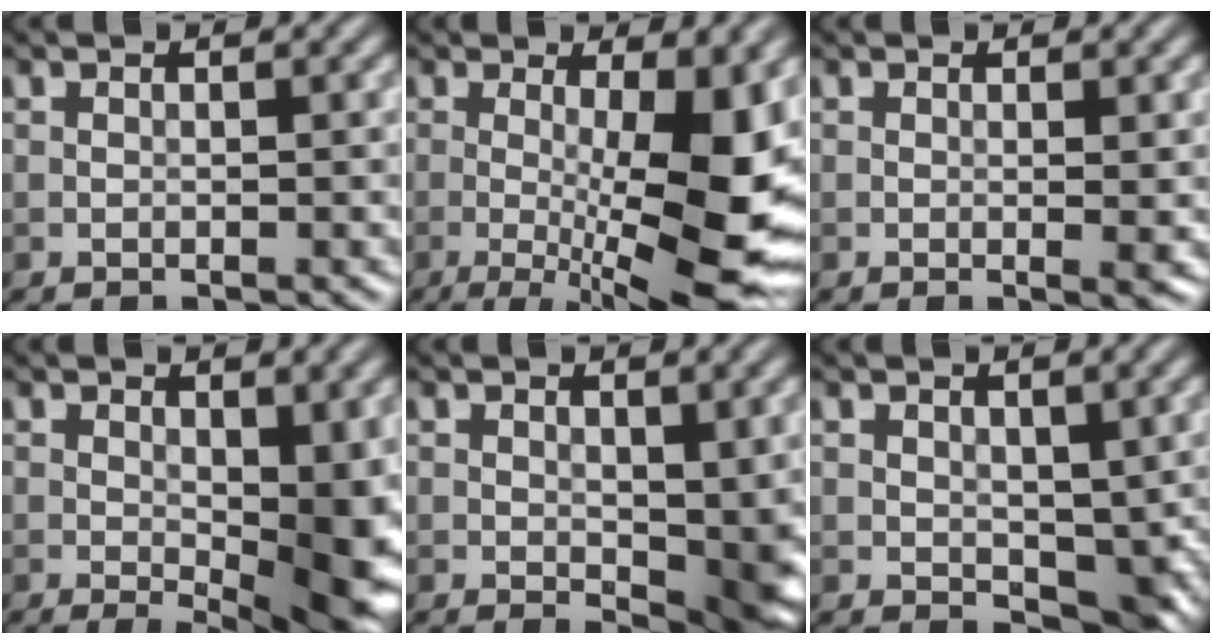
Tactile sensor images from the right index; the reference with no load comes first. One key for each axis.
{"total": 14.1, "fx": -1.2, "fy": 3.8, "fz": 13.5, "tx": -0.168, "ty": -0.011, "tz": -0.012}
{"total": 1.4, "fx": 0.1, "fy": 0.2, "fz": 1.4, "tx": -0.020, "ty": -0.004, "tz": 0.000}
{"total": 8.3, "fx": -0.6, "fy": 3.1, "fz": 7.6, "tx": -0.104, "ty": -0.015, "tz": -0.001}
{"total": 4.7, "fx": 0.4, "fy": 2.5, "fz": 4.0, "tx": -0.056, "ty": -0.010, "tz": 0.012}
{"total": 3.2, "fx": 0.3, "fy": 2.1, "fz": 2.3, "tx": -0.032, "ty": -0.008, "tz": 0.010}